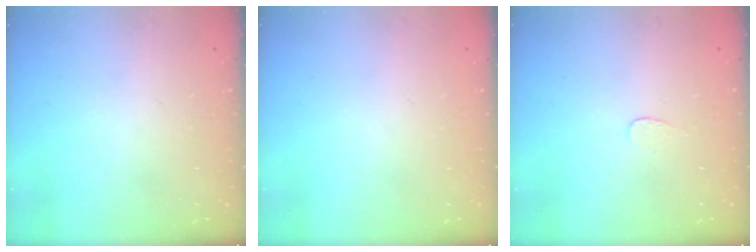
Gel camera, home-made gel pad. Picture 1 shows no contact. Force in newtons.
{"total": 0.0}
{"total": 3.0, "press": 3.0, "slide": 0.2}